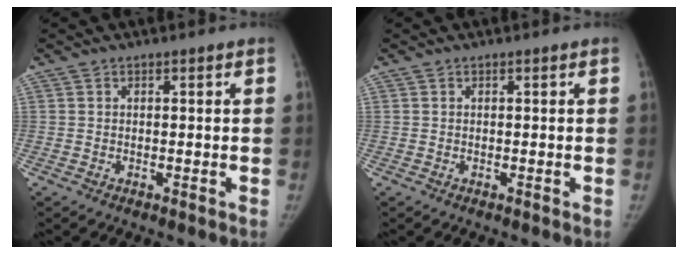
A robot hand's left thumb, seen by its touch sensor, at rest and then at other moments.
{"total": 0.0}